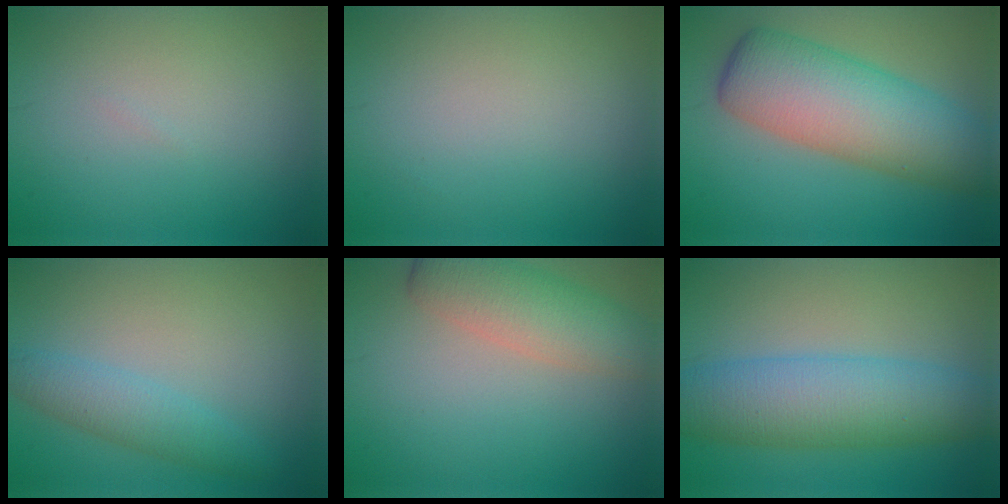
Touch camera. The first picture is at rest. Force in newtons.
{"total": 0.0}
{"total": 9.5, "press": 9.5, "slide": 0.2}
{"total": 3.0, "press": 3.0, "slide": 0.1}
{"total": 5.2, "press": 5.2, "slide": 0.2}
{"total": 8.0, "press": 8.0, "slide": 0.1}